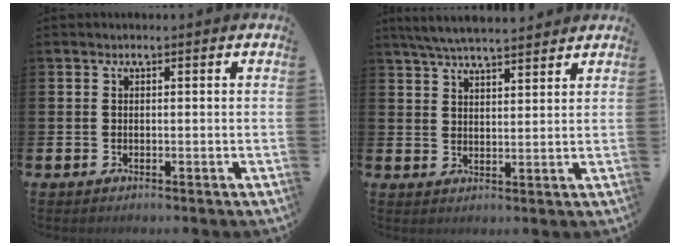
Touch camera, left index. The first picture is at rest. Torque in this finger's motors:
{"motor_torque": [1.06, -1.08, 0.36, 0.21]}